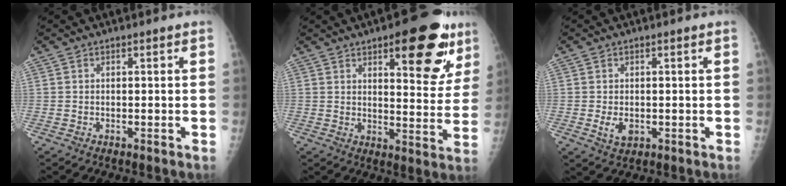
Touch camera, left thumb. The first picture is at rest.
{"total": 16.9, "force": [8.8, 6.5, 12.9], "torque": [-0.115, -0.040, 0.114]}
{"total": 3.1, "force": [-0.5, 2.1, 2.3], "torque": [-0.038, -0.005, -0.003]}